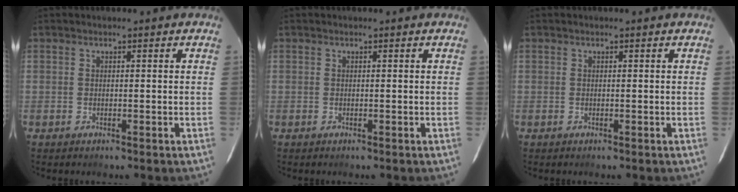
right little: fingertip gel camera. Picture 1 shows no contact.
{"total": 0.0}
{"total": 0.0}